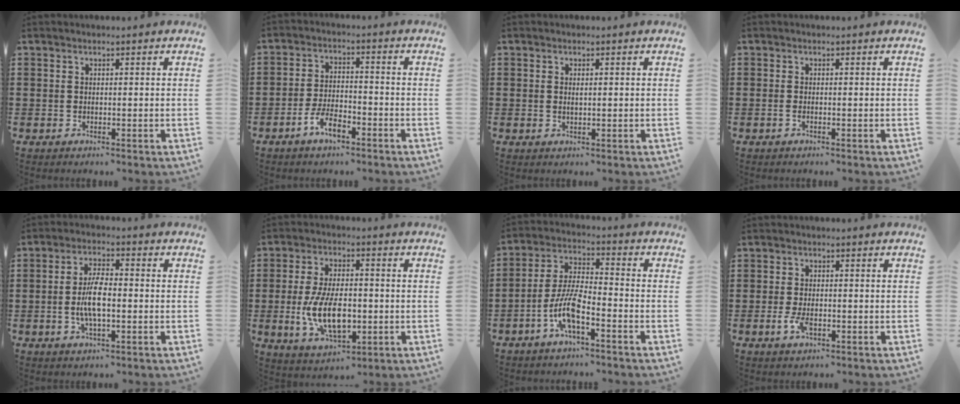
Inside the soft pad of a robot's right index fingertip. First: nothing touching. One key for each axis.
{"total": 5.1, "fx": -3.2, "fy": 1.9, "fz": 3.5, "tx": -0.078, "ty": 0.005, "tz": -0.066}
{"total": 1.1, "fx": 0.1, "fy": 0.3, "fz": 1.1, "tx": -0.022, "ty": -0.001, "tz": 0.002}
{"total": 0.8, "fx": -0.4, "fy": 0.1, "fz": 0.6, "tx": -0.012, "ty": -0.004, "tz": -0.007}
{"total": 6.6, "fx": -0.8, "fy": 2.4, "fz": 6.1, "tx": -0.134, "ty": -0.002, "tz": -0.022}
{"total": 10.6, "fx": -1.9, "fy": 5.4, "fz": 9.0, "tx": -0.186, "ty": -0.008, "tz": -0.035}
{"total": 8.0, "fx": -4.2, "fy": 1.9, "fz": 6.6, "tx": -0.155, "ty": -0.009, "tz": -0.083}
{"total": 3.4, "fx": -1.0, "fy": 1.3, "fz": 2.9, "tx": -0.067, "ty": -0.008, "tz": -0.019}